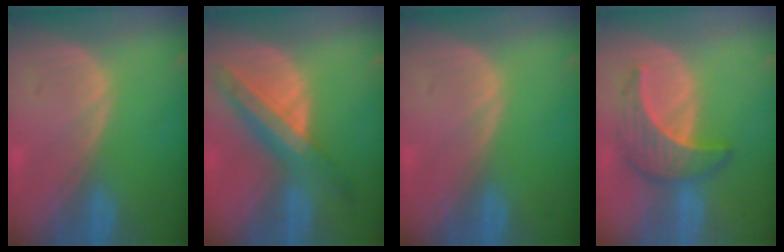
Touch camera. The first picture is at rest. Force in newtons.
{"total": 8.2, "press": 7.3, "slide": 3.7}
{"total": 0.0}
{"total": 6.4, "press": 6.3, "slide": 1.0}